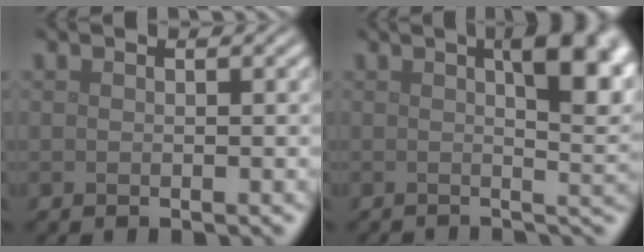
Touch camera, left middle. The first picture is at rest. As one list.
[{"total": 8.6, "force": [1.8, 3.1, 7.9], "torque": [-0.050, 0.016, 0.009]}]